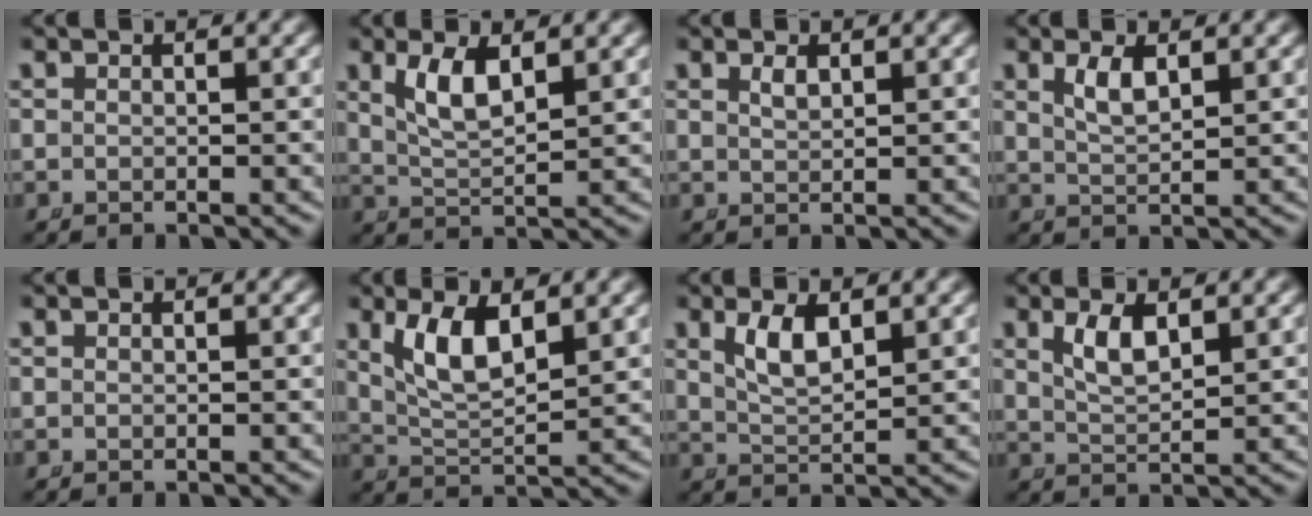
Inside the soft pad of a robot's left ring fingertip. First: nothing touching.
{"total": 3.7, "force": [1.3, 1.3, 3.1], "torque": [-0.068, -0.014, 0.035]}
{"total": 0.8, "force": [0.5, -0.3, 0.6], "torque": [-0.011, -0.009, 0.018]}
{"total": 2.0, "force": [0.8, 0.2, 1.8], "torque": [-0.034, -0.009, 0.026]}
{"total": 0.0}
{"total": 4.8, "force": [1.8, 2.0, 3.9], "torque": [-0.088, -0.016, 0.045]}
{"total": 2.8, "force": [1.1, 0.9, 2.5], "torque": [-0.049, -0.011, 0.029]}
{"total": 2.6, "force": [1.0, 0.6, 2.3], "torque": [-0.044, -0.009, 0.027]}